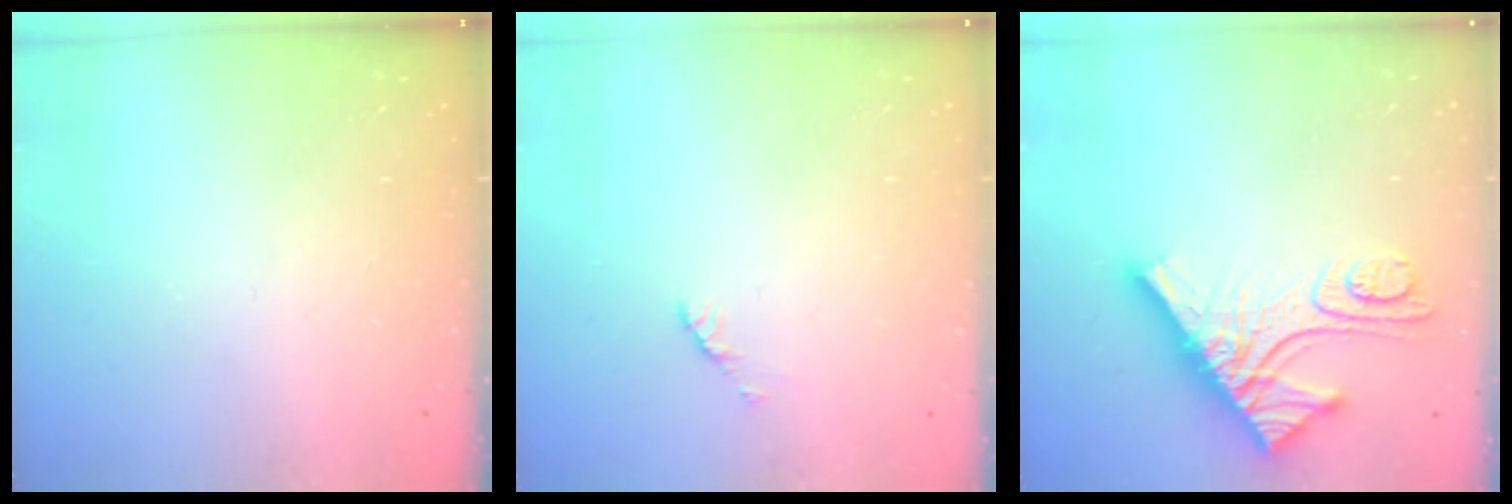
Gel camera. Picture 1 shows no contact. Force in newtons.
{"total": 2.8, "press": 2.7, "slide": 0.4}
{"total": 13.4, "press": 13.4, "slide": 1.1}